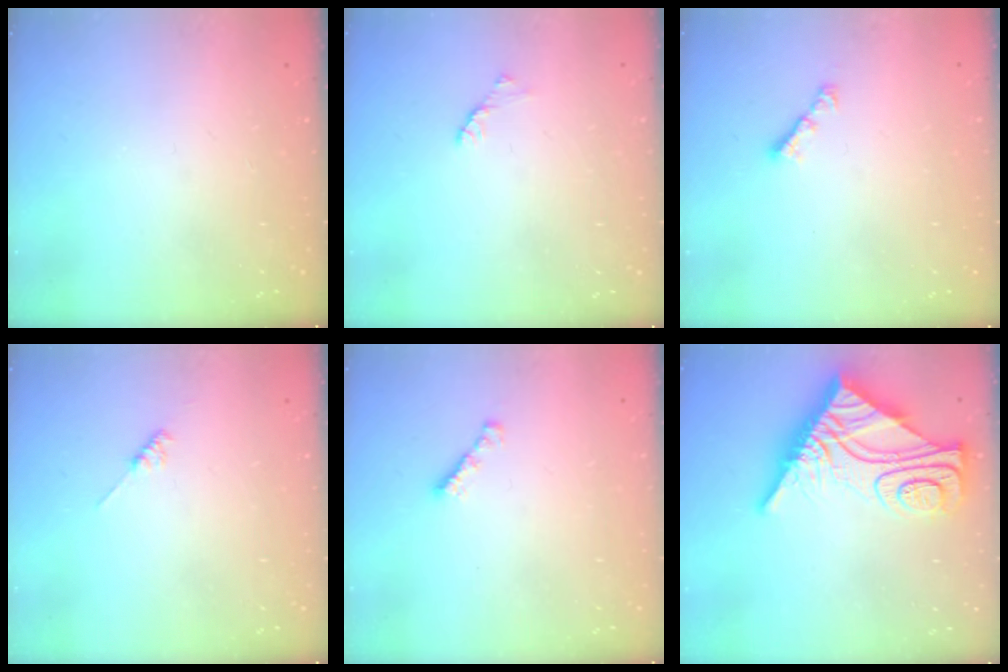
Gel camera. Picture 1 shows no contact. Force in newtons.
{"total": 1.7, "press": 1.6, "slide": 0.4}
{"total": 2.8, "press": 2.8, "slide": 0.7}
{"total": 1.8, "press": 1.7, "slide": 0.3}
{"total": 1.9, "press": 1.9, "slide": 0.5}
{"total": 18.8, "press": 18.7, "slide": 1.5}